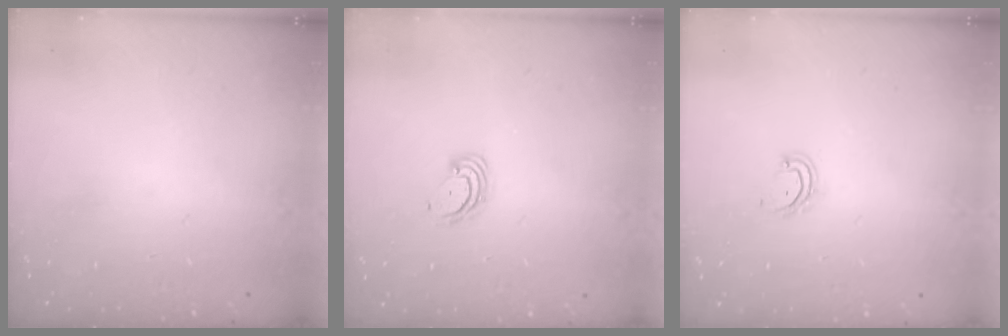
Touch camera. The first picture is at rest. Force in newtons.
{"total": 4.5, "press": 4.4, "slide": 0.5}
{"total": 4.0, "press": 4.0, "slide": 0.3}